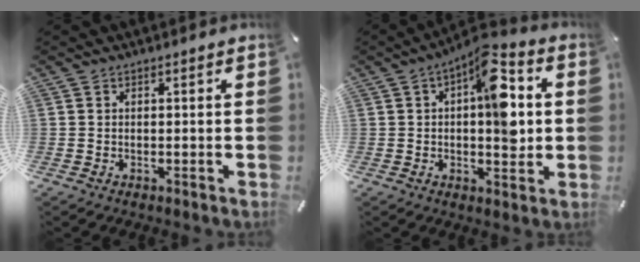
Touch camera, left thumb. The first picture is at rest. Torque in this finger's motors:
{"motor_torque": [1.16, 2.89, 1.31, -0.93, 0.50]}